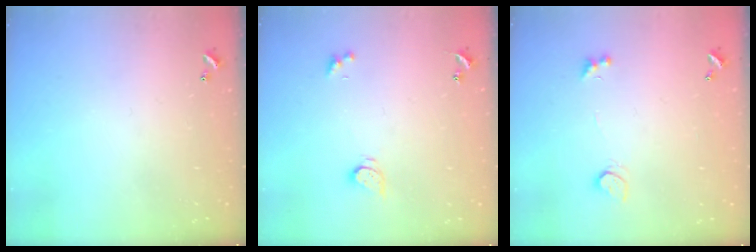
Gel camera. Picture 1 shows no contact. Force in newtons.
{"total": 2.4, "press": 2.3, "slide": 0.4}
{"total": 2.5, "press": 2.2, "slide": 1.2}